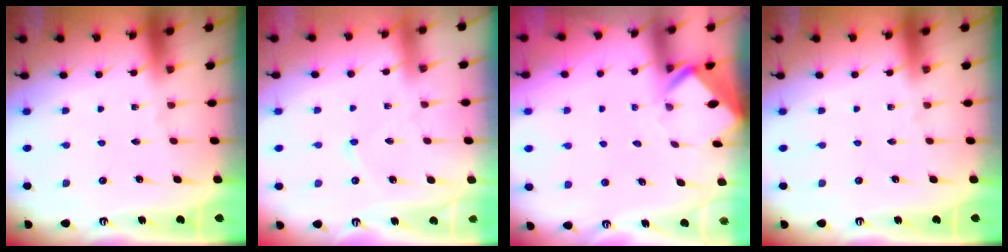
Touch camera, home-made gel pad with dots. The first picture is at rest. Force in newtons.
{"total": 2.9, "press": 2.9, "slide": 0.3}
{"total": 2.9, "press": 2.9, "slide": 0.2}
{"total": 0.0}